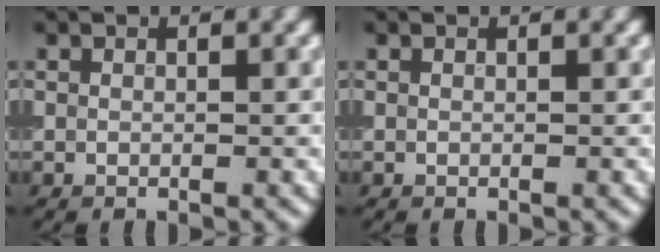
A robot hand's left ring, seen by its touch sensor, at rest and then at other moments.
{"total": 0.0}